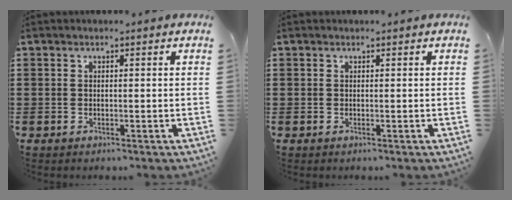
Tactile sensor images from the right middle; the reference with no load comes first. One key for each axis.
{"total": 0.0}